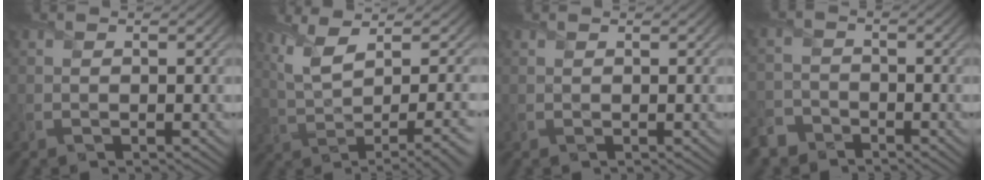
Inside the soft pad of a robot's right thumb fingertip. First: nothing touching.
{"total": 9.4, "force": [2.4, 3.0, 8.6], "torque": [-0.135, 0.015, 0.048]}
{"total": 0.0}
{"total": 4.2, "force": [-3.6, 2.1, 0.8], "torque": [-0.019, -0.005, -0.080]}